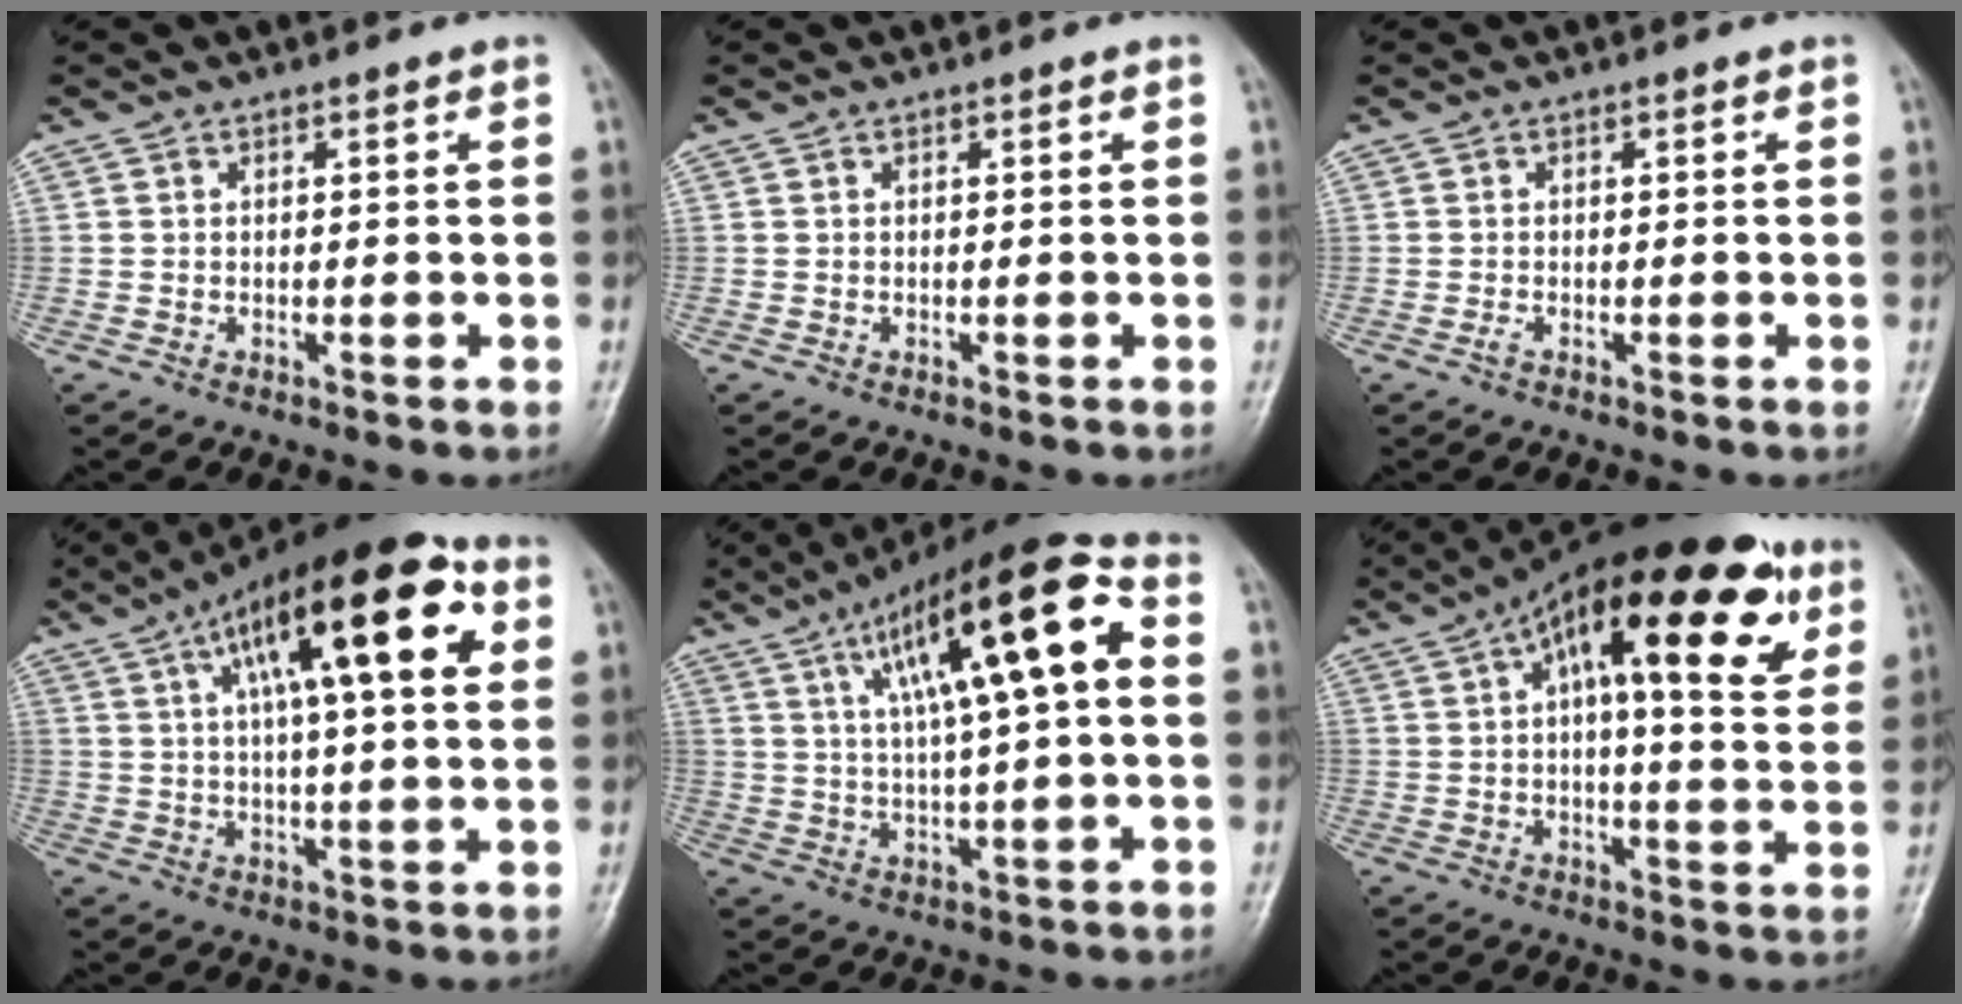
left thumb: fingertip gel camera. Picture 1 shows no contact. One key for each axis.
{"total": 0.0}
{"total": 0.7, "fx": -0.4, "fy": 0.1, "fz": 0.5, "tx": -0.010, "ty": 0.002, "tz": -0.006}
{"total": 22.5, "fx": 8.2, "fy": 7.3, "fz": 19.7, "tx": -0.294, "ty": 0.013, "tz": 0.120}
{"total": 20.7, "fx": 5.8, "fy": 5.3, "fz": 19.2, "tx": -0.311, "ty": 0.026, "tz": 0.088}
{"total": 24.6, "fx": 10.1, "fy": 9.0, "fz": 20.6, "tx": -0.291, "ty": 0.014, "tz": 0.143}